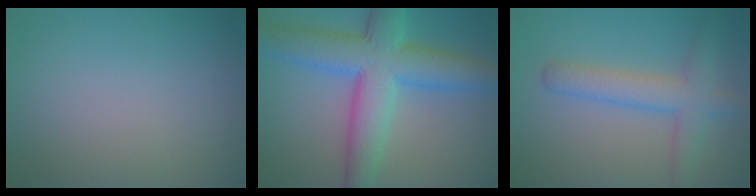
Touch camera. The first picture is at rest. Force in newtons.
{"total": 9.1, "press": 9.1, "slide": 0.1}
{"total": 4.2, "press": 4.2, "slide": 0.2}